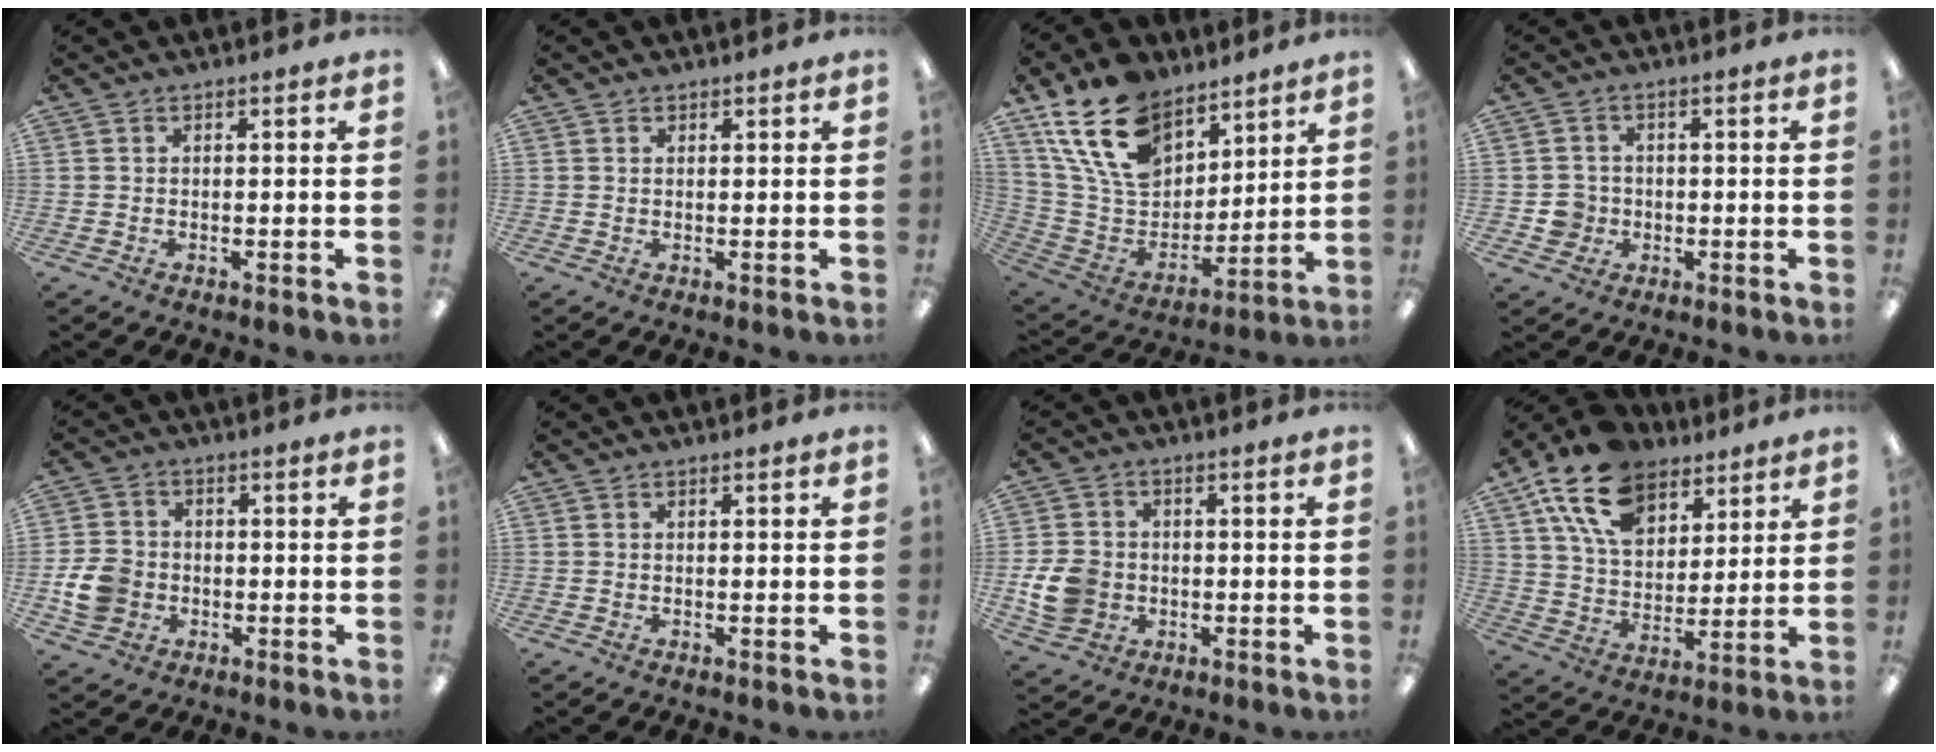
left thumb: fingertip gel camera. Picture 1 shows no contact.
{"total": 0.8, "force": [0.6, 0.5, 0.0], "torque": [-0.001, 0.002, 0.011]}
{"total": 20.3, "force": [12.6, 12.3, 10.0], "torque": [-0.198, -0.052, 0.240]}
{"total": 4.3, "force": [-0.8, 4.2, 0.8], "torque": [-0.009, 0.007, -0.014]}
{"total": 7.6, "force": [-1.7, 6.5, 3.6], "torque": [-0.080, 0.013, -0.030]}
{"total": 0.0}
{"total": 8.7, "force": [-1.5, 7.4, 4.4], "torque": [-0.101, 0.015, -0.025]}
{"total": 17.7, "force": [11.2, 10.6, 8.7], "torque": [-0.167, -0.045, 0.208]}